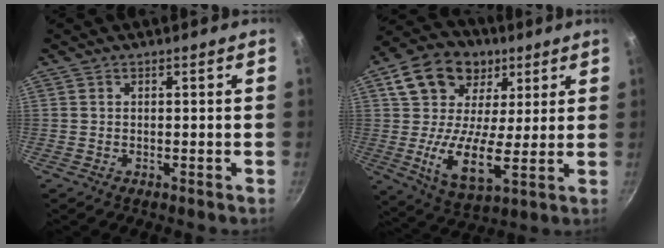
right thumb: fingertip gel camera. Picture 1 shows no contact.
{"total": 18.7, "force": [5.1, 13.0, 12.4], "torque": [-0.193, -0.006, 0.078]}